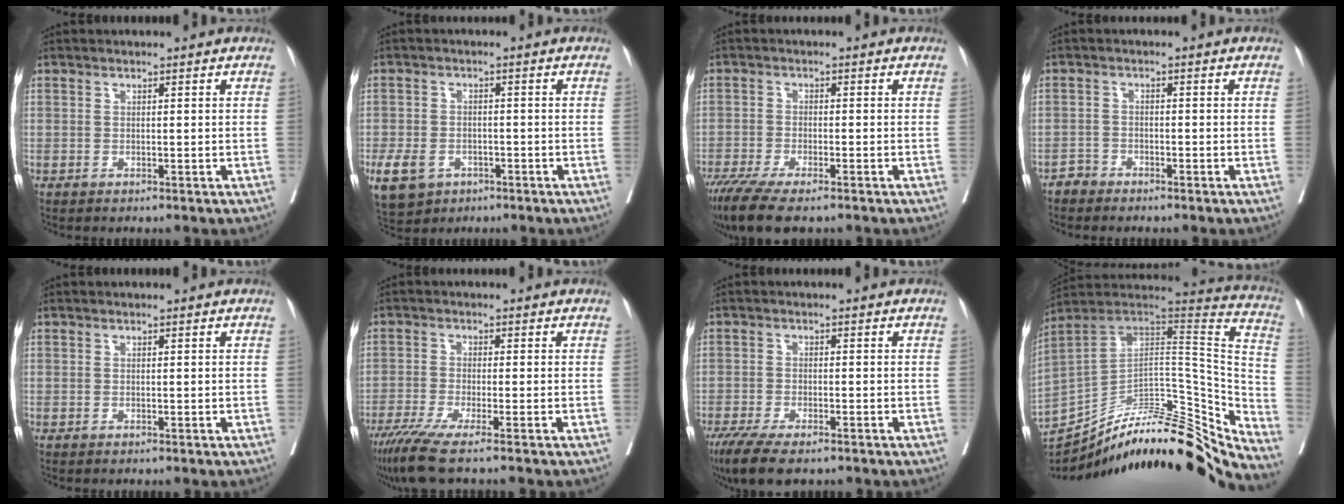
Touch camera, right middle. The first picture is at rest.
{"total": 10.8, "force": [-5.2, 8.1, 4.9], "torque": [-0.130, -0.005, -0.073]}
{"total": 9.5, "force": [-7.2, 1.8, 6.0], "torque": [-0.095, -0.021, -0.116]}
{"total": 1.5, "force": [-1.4, 0.5, -0.2], "torque": [0.005, 0.001, -0.027]}
{"total": 0.0}
{"total": 8.1, "force": [-6.2, -0.6, 5.2], "torque": [-0.083, -0.025, -0.105]}
{"total": 8.5, "force": [-6.1, 2.3, 5.4], "torque": [-0.089, -0.019, -0.098]}
{"total": 32.8, "force": [-27.4, 6.6, 16.9], "torque": [-0.234, 0.009, -0.398]}